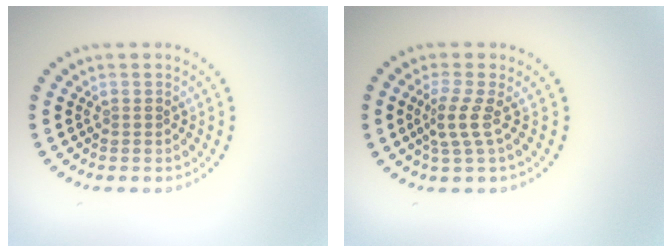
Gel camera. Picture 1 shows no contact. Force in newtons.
{"total": 2.3, "press": 1.5, "slide": 1.7}